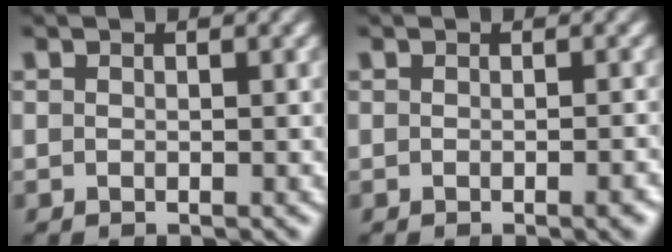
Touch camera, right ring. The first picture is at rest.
{"total": 0.6, "force": [-0.3, -0.2, 0.4], "torque": [-0.003, 0.005, -0.005]}